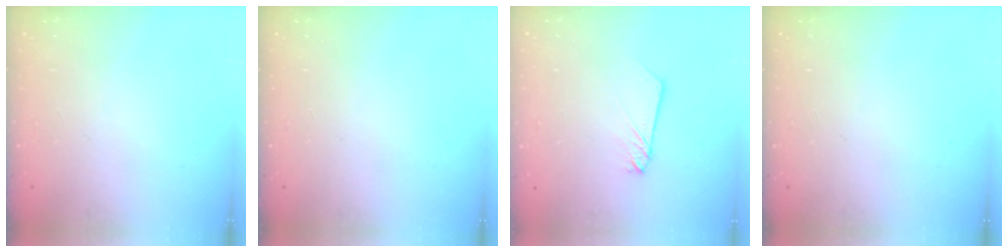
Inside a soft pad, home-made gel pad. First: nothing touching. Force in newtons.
{"total": 0.0}
{"total": 2.2, "press": 2.2, "slide": 0.1}
{"total": 0.0}